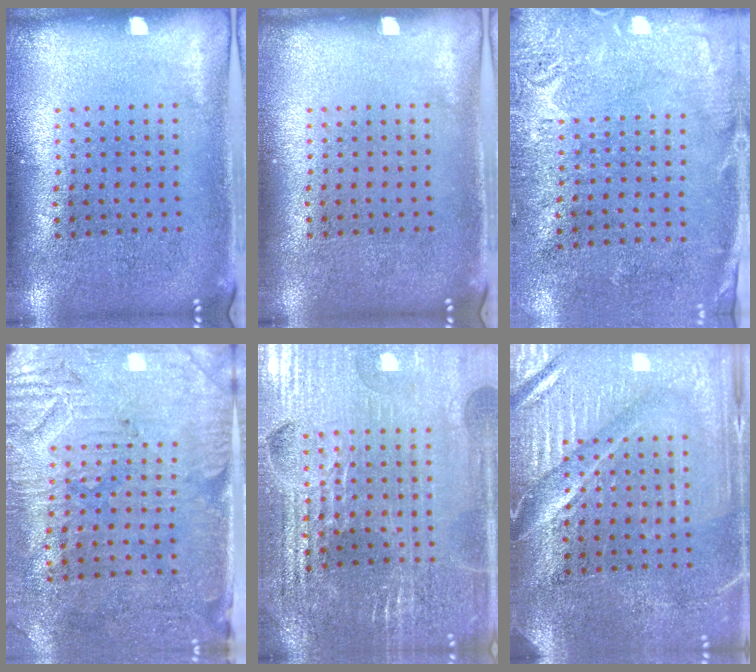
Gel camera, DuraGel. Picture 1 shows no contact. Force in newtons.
{"total": 0.0}
{"total": 2.8, "press": 2.4, "slide": 1.4}
{"total": 3.1, "press": 2.7, "slide": 1.6}
{"total": 3.4, "press": 3.4, "slide": 0.5}
{"total": 4.2, "press": 3.8, "slide": 1.7}